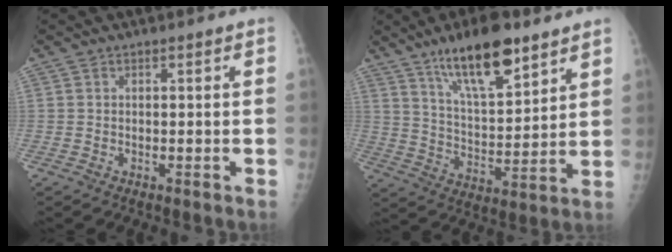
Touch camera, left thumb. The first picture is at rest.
{"total": 15.6, "force": [10.3, 4.9, 10.6], "torque": [-0.155, -0.058, 0.184]}